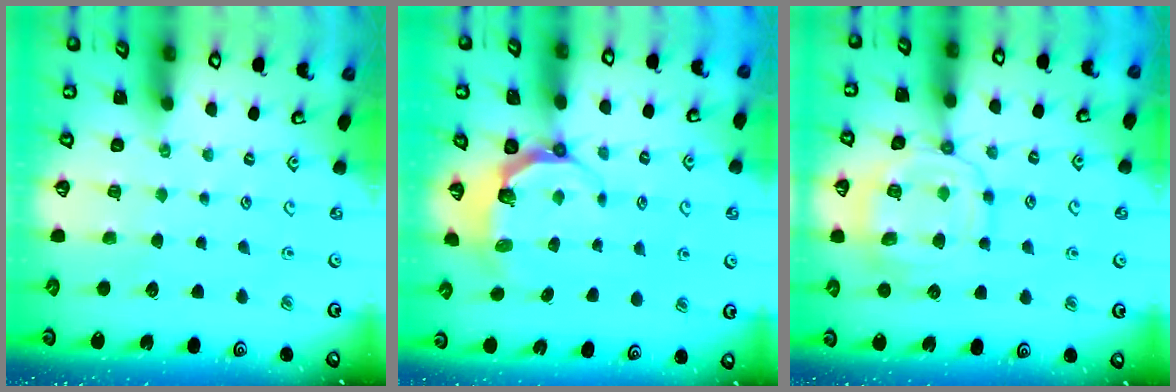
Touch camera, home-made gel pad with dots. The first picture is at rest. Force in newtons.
{"total": 6.2, "press": 5.0, "slide": 3.6}
{"total": 13.4, "press": 13.3, "slide": 1.0}